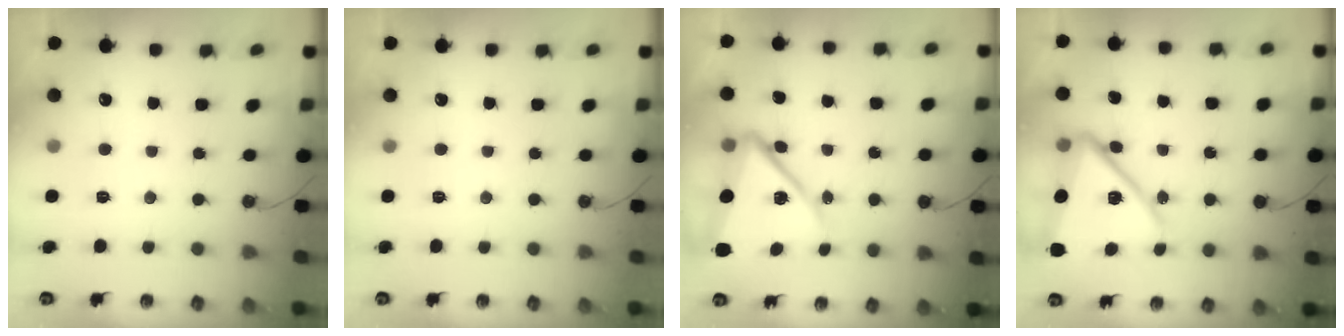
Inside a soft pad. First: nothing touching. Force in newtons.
{"total": 0.0}
{"total": 13.8, "press": 13.7, "slide": 1.5}
{"total": 16.2, "press": 16.1, "slide": 1.3}